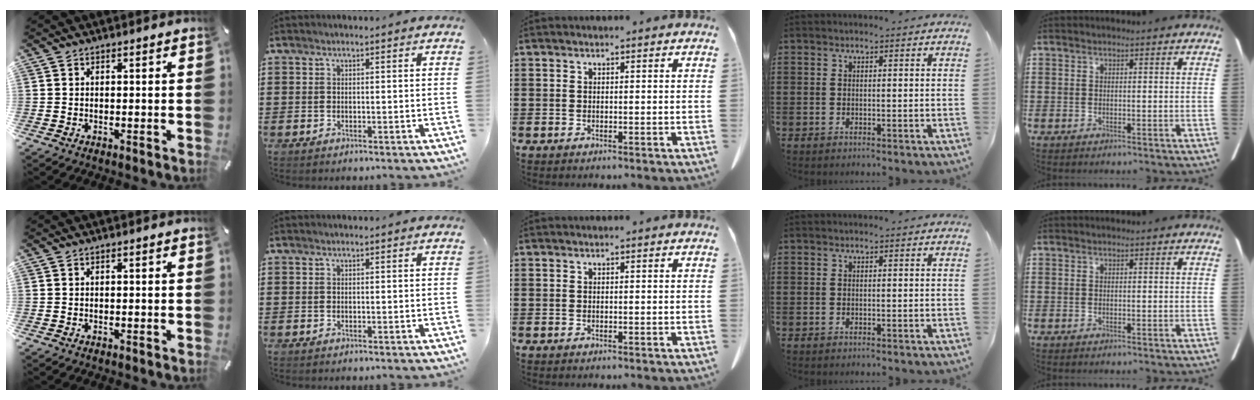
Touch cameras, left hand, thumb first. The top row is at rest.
{}